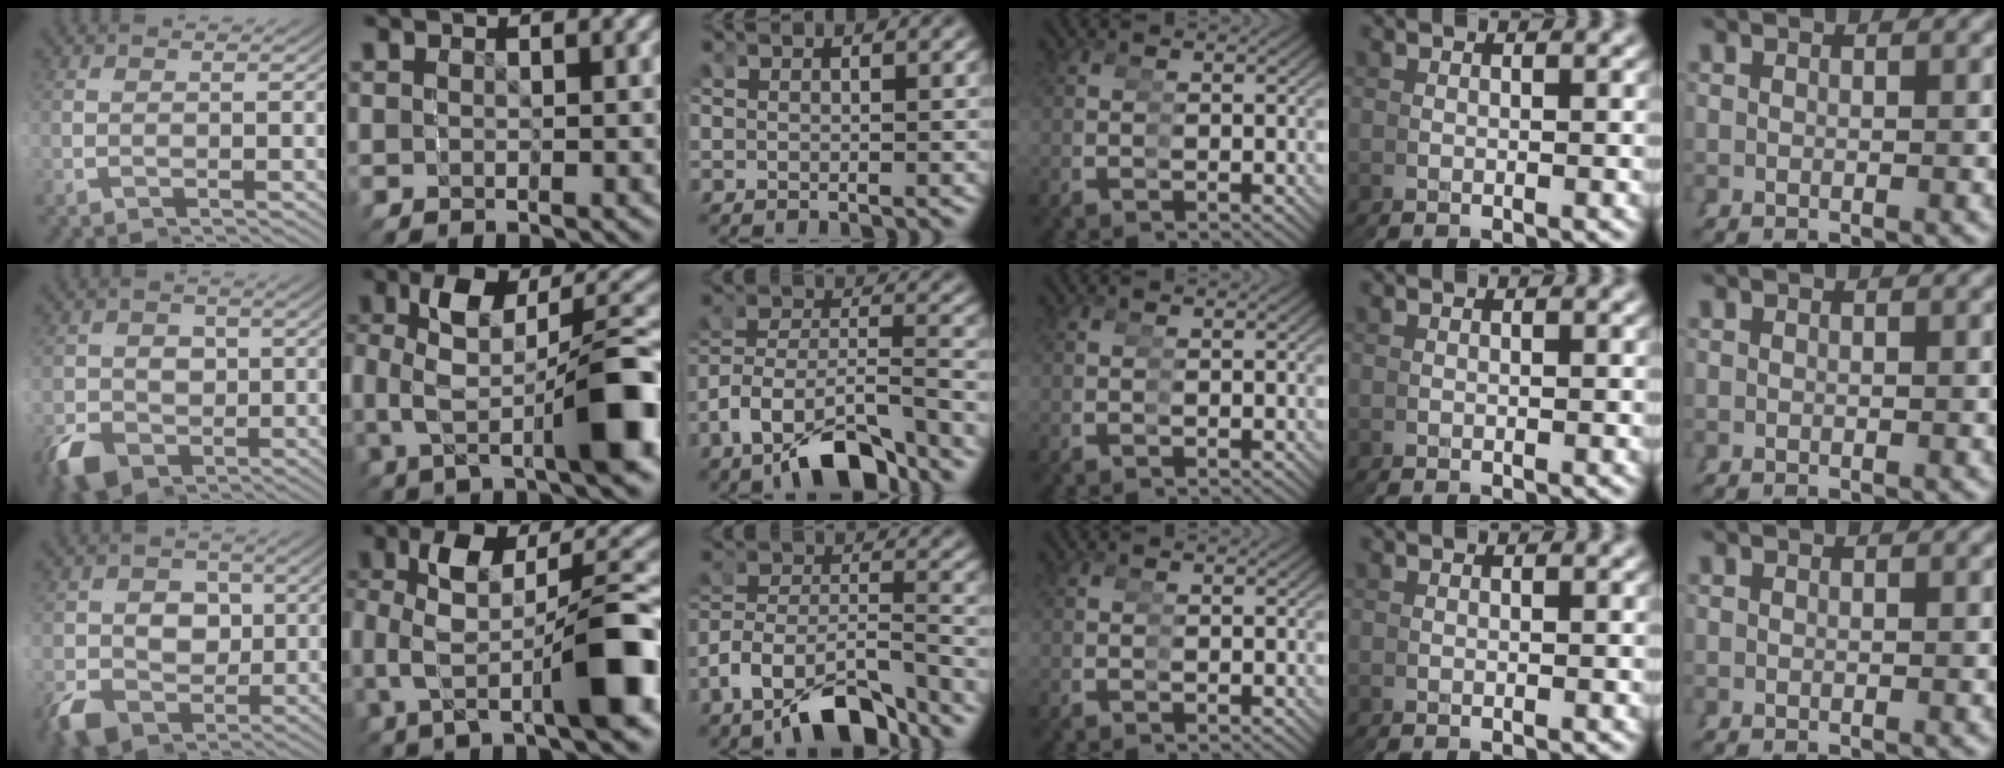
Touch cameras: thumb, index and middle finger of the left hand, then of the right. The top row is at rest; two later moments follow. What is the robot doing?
{"motion": "grasp_and_lifting", "object": "stress ball aka squeeze ball"}